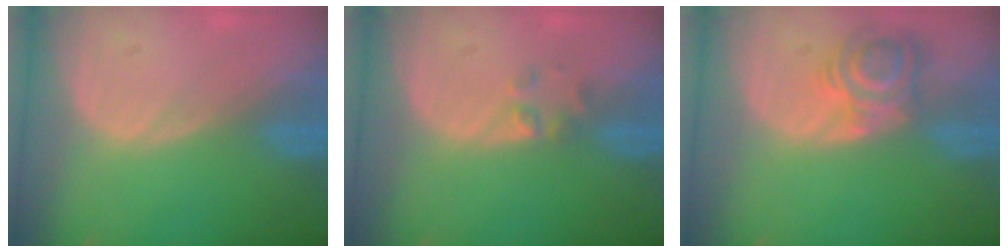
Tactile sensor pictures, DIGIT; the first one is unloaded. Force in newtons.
{"total": 1.9, "press": 1.7, "slide": 0.8}
{"total": 5.6, "press": 5.6, "slide": 0.5}